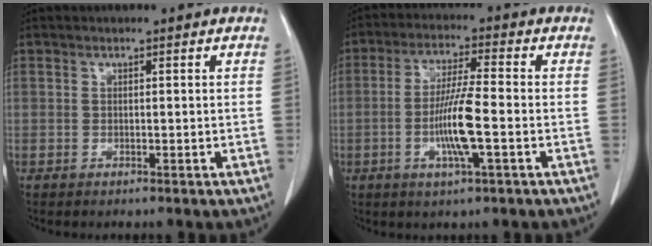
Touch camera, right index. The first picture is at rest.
{"total": 8.6, "force": [-2.1, 0.3, 8.3], "torque": [-0.161, -0.006, -0.041]}